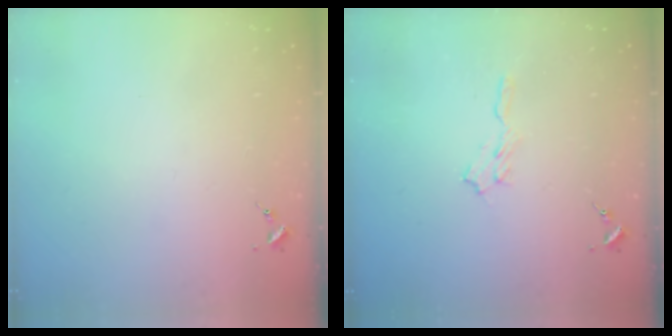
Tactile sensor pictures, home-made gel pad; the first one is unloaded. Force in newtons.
{"total": 5.8, "press": 5.7, "slide": 0.6}